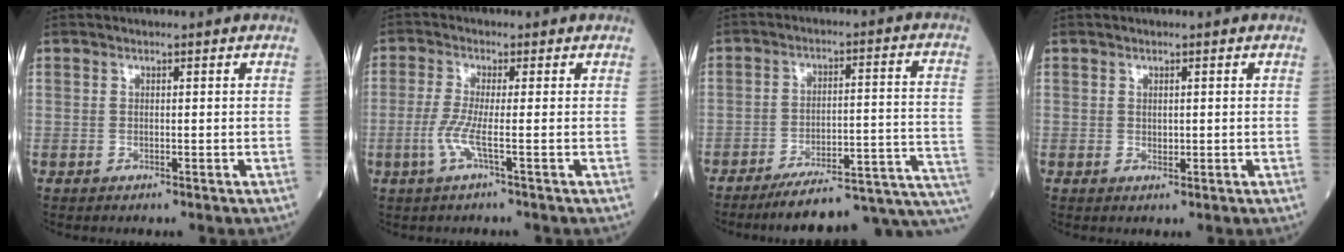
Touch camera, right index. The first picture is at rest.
{"total": 3.8, "force": [-1.2, -0.3, 3.6], "torque": [-0.086, -0.009, -0.032]}
{"total": 17.6, "force": [-15.4, 1.2, 8.6], "torque": [-0.054, 0.040, -0.208]}
{"total": 0.8, "force": [0.1, 0.5, 0.6], "torque": [-0.007, -0.001, 0.003]}